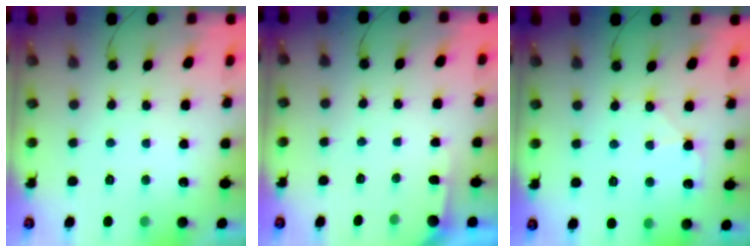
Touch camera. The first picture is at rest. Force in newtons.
{"total": 2.2, "press": 2.2, "slide": 0.2}
{"total": 7.0, "press": 7.0, "slide": 0.8}